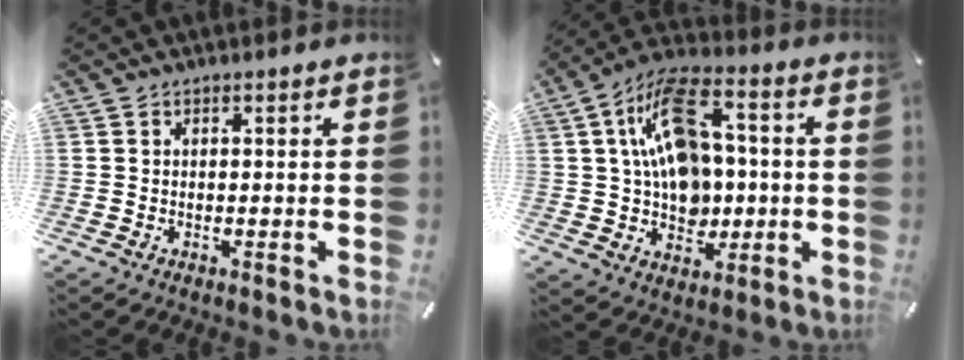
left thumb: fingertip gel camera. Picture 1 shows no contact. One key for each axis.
{"total": 15.9, "fx": 2.6, "fy": 11.3, "fz": 10.8, "tx": -0.210, "ty": 0.000, "tz": 0.047}